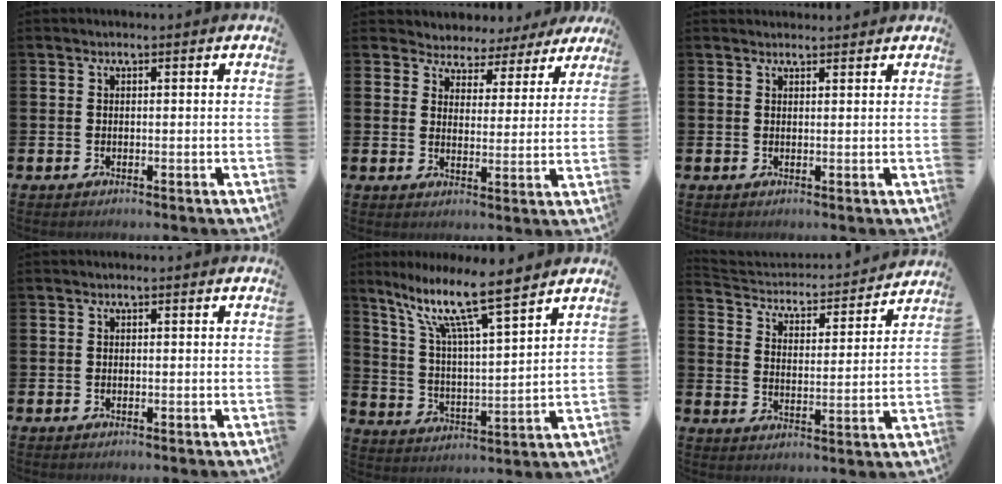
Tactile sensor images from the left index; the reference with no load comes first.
{"total": 3.9, "force": [3.4, 1.8, -0.4], "torque": [-0.011, -0.032, 0.054]}
{"total": 1.4, "force": [1.3, 0.3, 0.0], "torque": [0.010, -0.004, 0.022]}
{"total": 0.0}
{"total": 12.2, "force": [9.6, 1.9, 7.3], "torque": [-0.161, -0.052, 0.158]}
{"total": 3.8, "force": [3.5, 1.5, 0.5], "torque": [-0.036, -0.038, 0.050]}